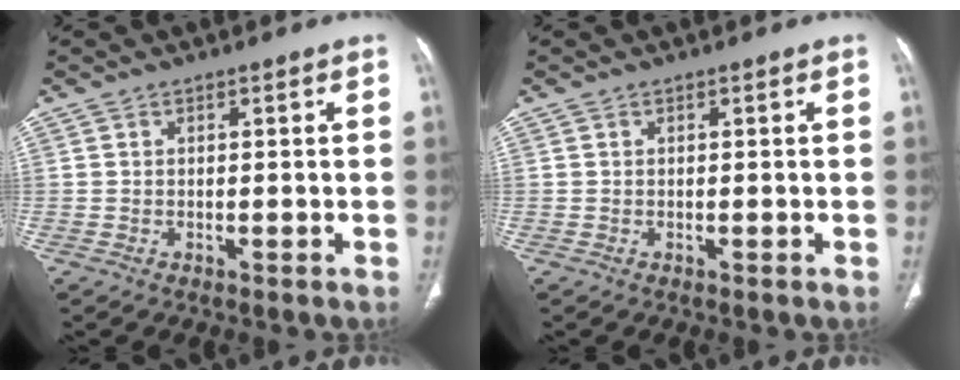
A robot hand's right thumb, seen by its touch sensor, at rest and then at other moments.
{"total": 0.0}